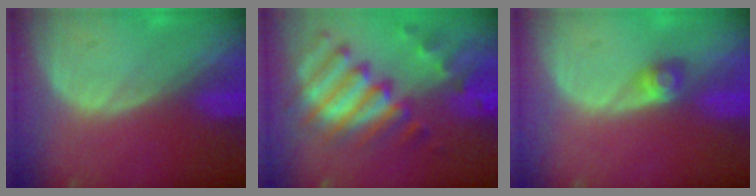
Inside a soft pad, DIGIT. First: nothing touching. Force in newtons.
{"total": 11.4, "press": 9.8, "slide": 5.8}
{"total": 2.5, "press": 2.3, "slide": 1.0}